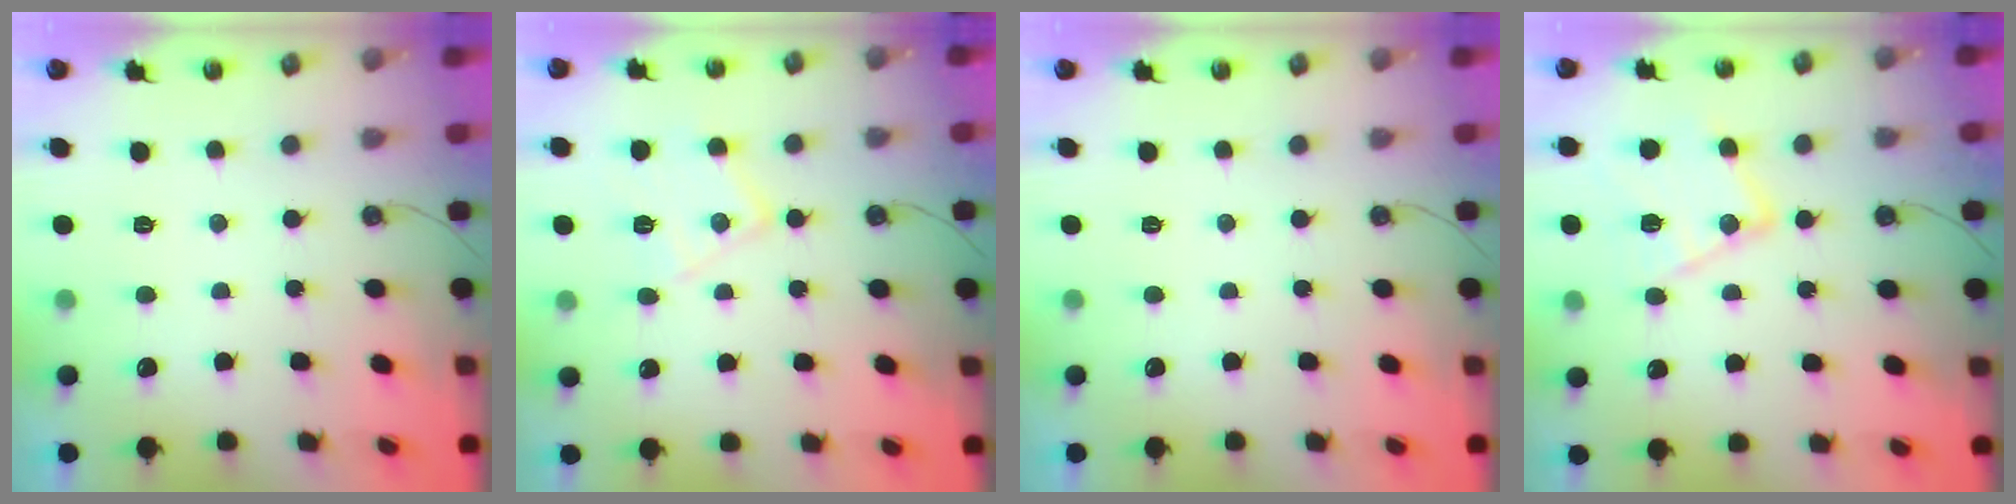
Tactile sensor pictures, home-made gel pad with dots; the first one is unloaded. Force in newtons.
{"total": 11.6, "press": 11.6, "slide": 0.7}
{"total": 0.0}
{"total": 14.7, "press": 14.6, "slide": 1.3}